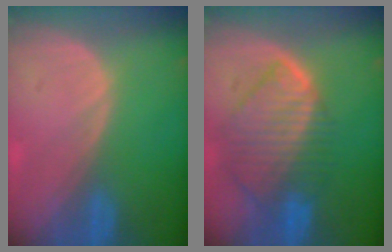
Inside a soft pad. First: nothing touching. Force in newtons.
{"total": 9.9, "press": 8.6, "slide": 4.9}